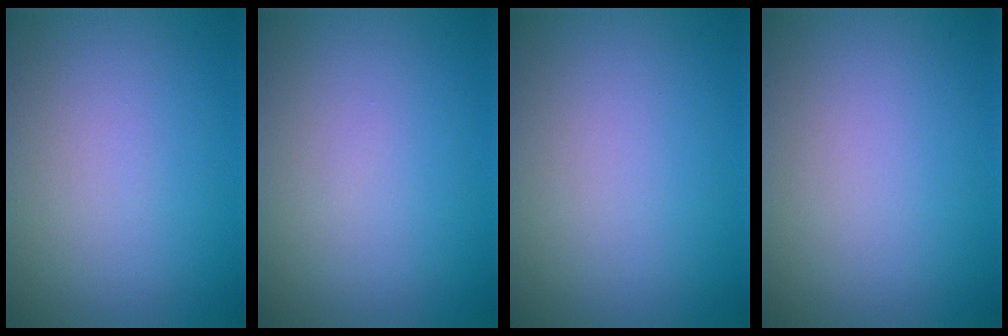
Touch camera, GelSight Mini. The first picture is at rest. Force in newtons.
{"total": 0.0}
{"total": 0.0}
{"total": 0.0}